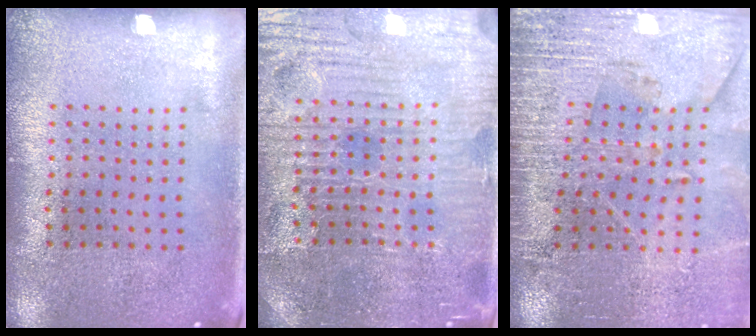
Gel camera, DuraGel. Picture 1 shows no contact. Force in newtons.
{"total": 4.8, "press": 4.7, "slide": 1.2}
{"total": 3.0, "press": 3.0, "slide": 0.2}